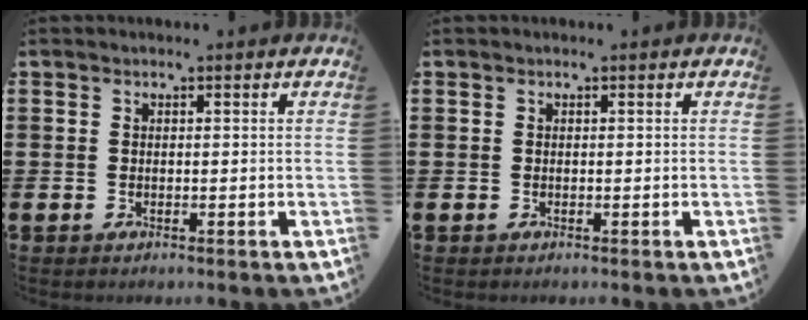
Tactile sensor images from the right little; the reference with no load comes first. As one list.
[{"total": 0.0}]